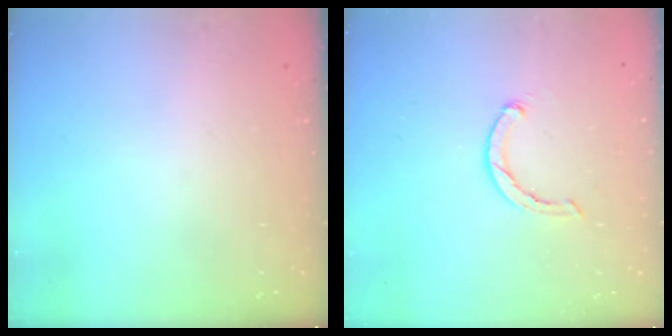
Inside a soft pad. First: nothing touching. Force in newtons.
{"total": 1.8, "press": 1.8, "slide": 0.4}